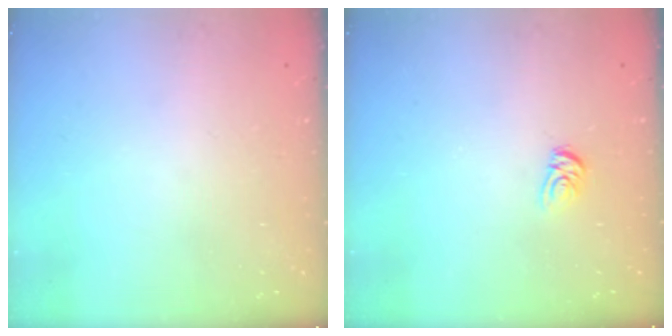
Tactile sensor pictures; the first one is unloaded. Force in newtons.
{"total": 4.2, "press": 4.2, "slide": 0.3}